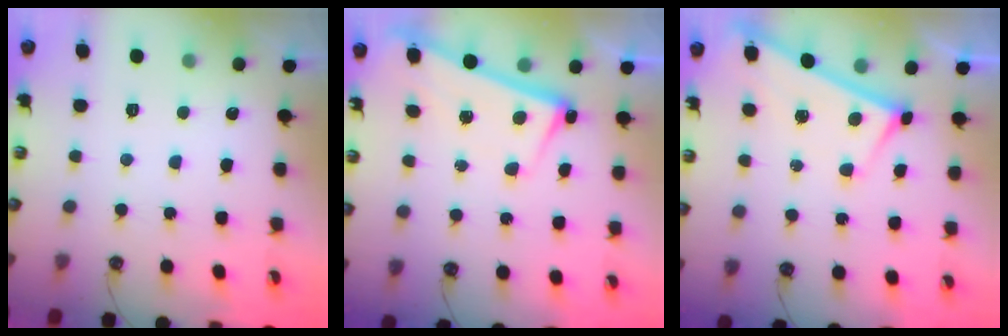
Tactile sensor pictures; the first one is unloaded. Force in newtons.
{"total": 2.6, "press": 2.5, "slide": 0.7}
{"total": 3.1, "press": 3.1, "slide": 0.3}